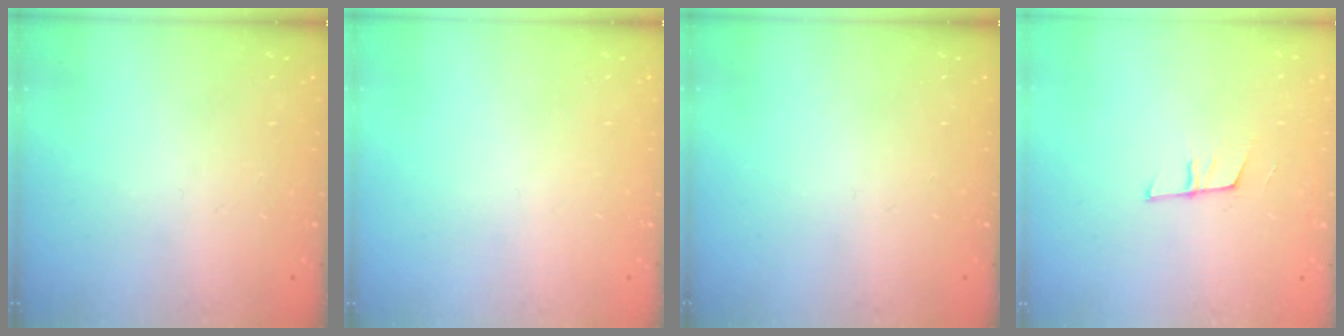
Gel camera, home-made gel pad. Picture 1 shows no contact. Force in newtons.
{"total": 0.0}
{"total": 0.0}
{"total": 6.0, "press": 5.4, "slide": 2.5}